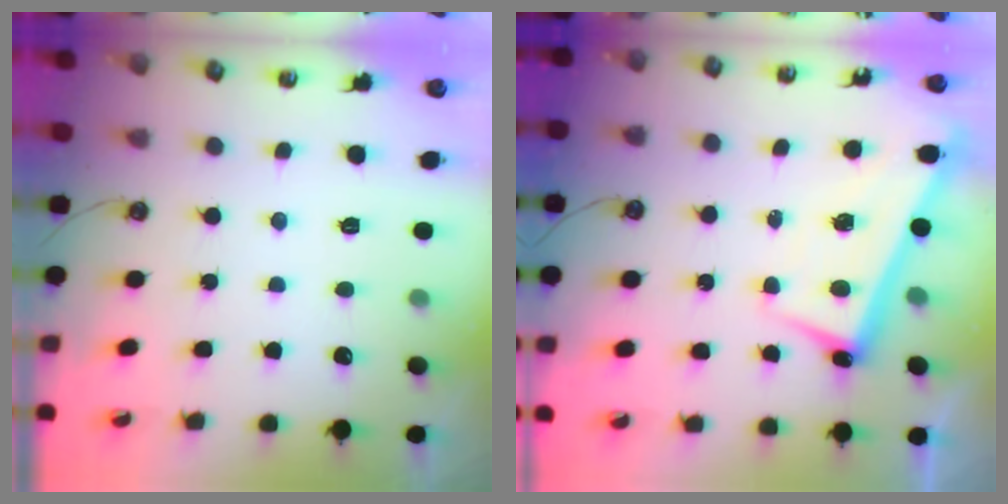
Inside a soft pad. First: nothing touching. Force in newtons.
{"total": 2.4, "press": 2.3, "slide": 0.7}